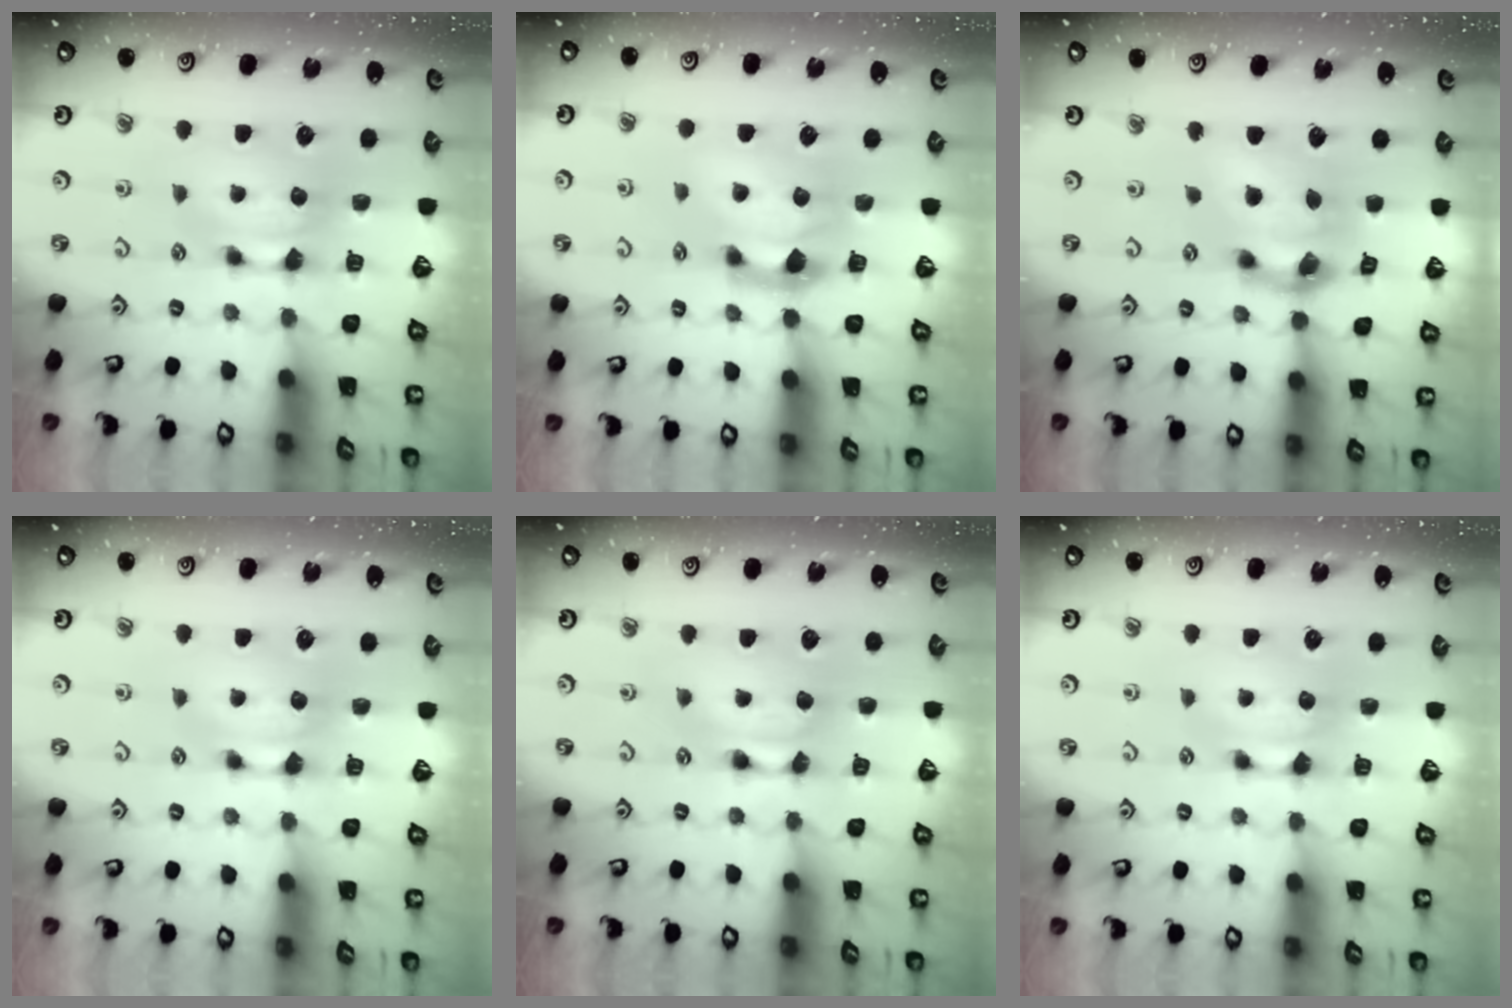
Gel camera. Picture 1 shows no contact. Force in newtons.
{"total": 2.6, "press": 2.0, "slide": 1.7}
{"total": 6.5, "press": 6.1, "slide": 2.2}
{"total": 0.0}
{"total": 1.8, "press": 1.8, "slide": 0.1}
{"total": 0.0}